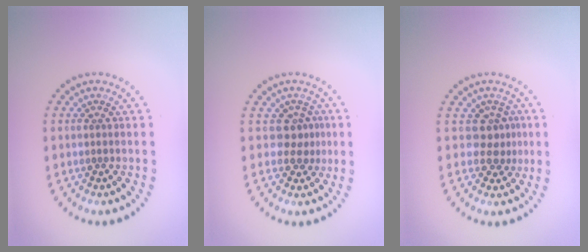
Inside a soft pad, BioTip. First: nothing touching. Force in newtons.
{"total": 2.1, "press": 1.5, "slide": 1.5}
{"total": 2.3, "press": 1.5, "slide": 1.7}